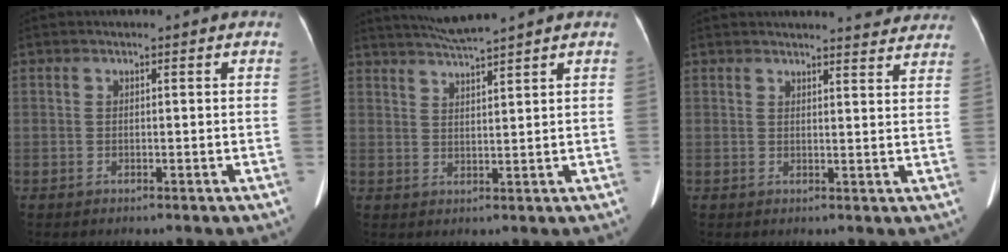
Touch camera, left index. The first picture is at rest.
{"total": 5.2, "force": [4.7, -1.4, 1.8], "torque": [-0.037, 0.009, 0.087]}
{"total": 8.0, "force": [7.8, 1.1, 1.8], "torque": [-0.010, -0.011, 0.070]}